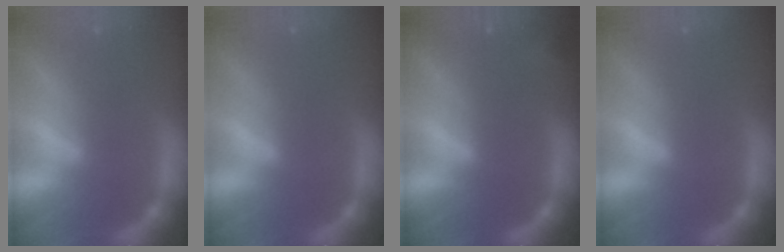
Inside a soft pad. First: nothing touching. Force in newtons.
{"total": 0.0}
{"total": 0.9}
{"total": 0.0}